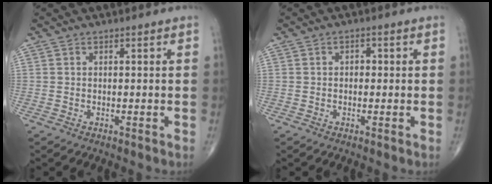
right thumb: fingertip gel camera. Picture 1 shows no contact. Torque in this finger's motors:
{"motor_torque": [-0.25, 0.04, 0.16, 0.07, 0.05]}